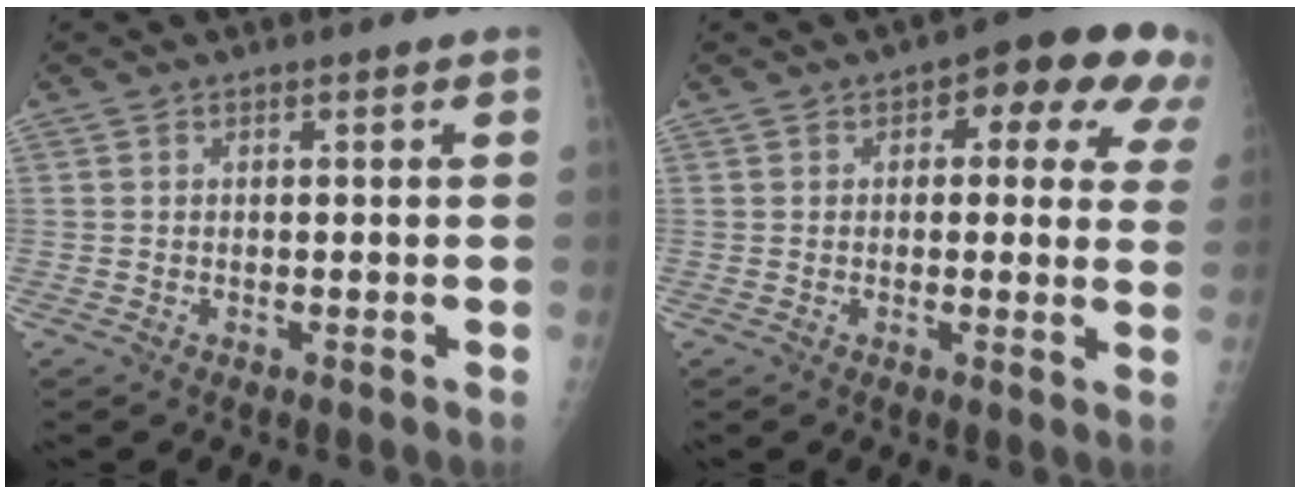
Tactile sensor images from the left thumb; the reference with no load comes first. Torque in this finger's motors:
{"motor_torque": [0.25, 0.22, 0.10, 0.05, 0.09]}